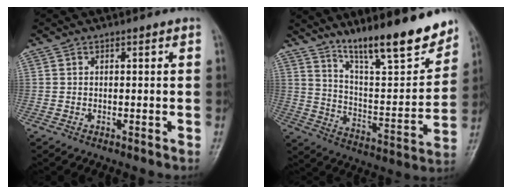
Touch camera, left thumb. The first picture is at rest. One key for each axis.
{"total": 18.5, "fx": 14.0, "fy": 3.5, "fz": 11.6, "tx": -0.144, "ty": -0.085, "tz": 0.237}